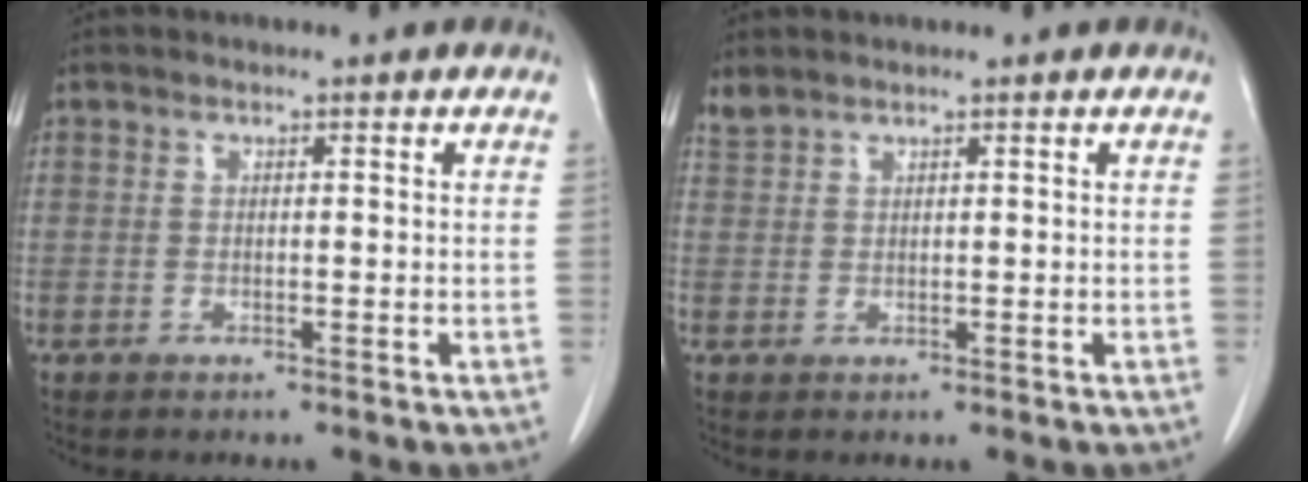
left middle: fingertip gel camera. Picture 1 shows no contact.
{"total": 1.3, "force": [1.3, 0.1, 0.1], "torque": [-0.010, 0.009, 0.034]}